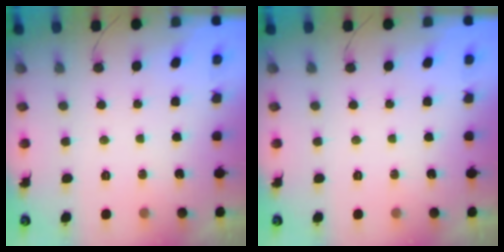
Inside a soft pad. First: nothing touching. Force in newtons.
{"total": 0.0}